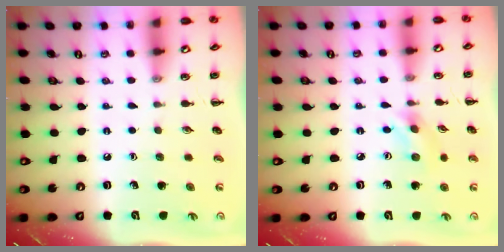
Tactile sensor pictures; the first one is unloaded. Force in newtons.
{"total": 2.7, "press": 2.6, "slide": 0.8}